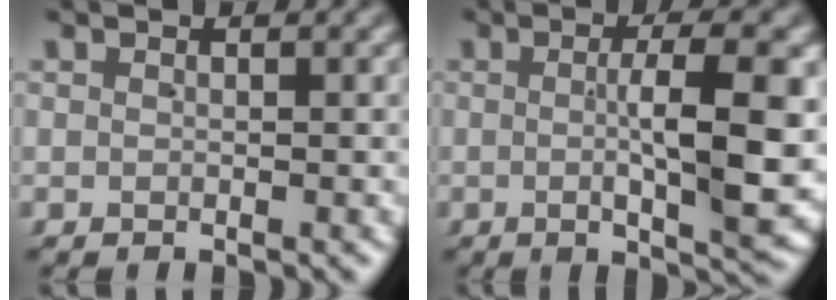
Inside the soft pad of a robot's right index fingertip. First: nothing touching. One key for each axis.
{"total": 7.7, "fx": 0.1, "fy": 1.1, "fz": 7.6, "tx": -0.107, "ty": 0.004, "tz": 0.003}